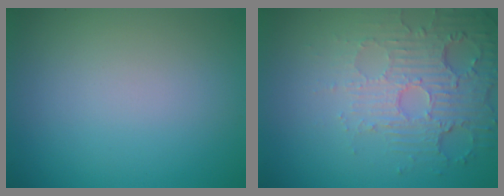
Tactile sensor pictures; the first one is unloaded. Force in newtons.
{"total": 5.7, "press": 3.6, "slide": 4.4}